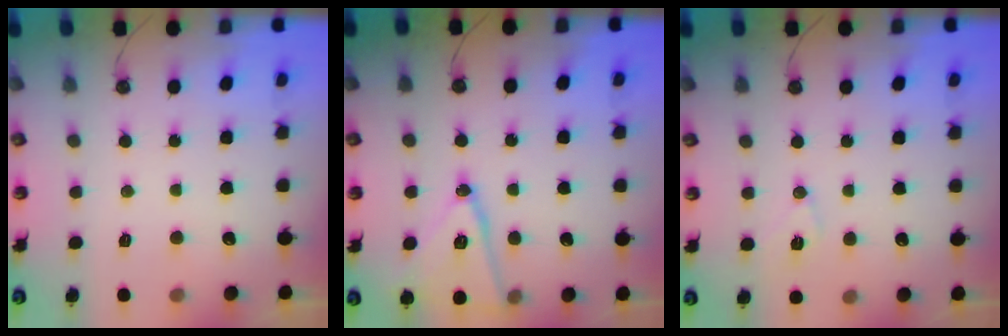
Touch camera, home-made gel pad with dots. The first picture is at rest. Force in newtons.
{"total": 14.1, "press": 13.7, "slide": 3.3}
{"total": 6.9, "press": 6.0, "slide": 3.5}